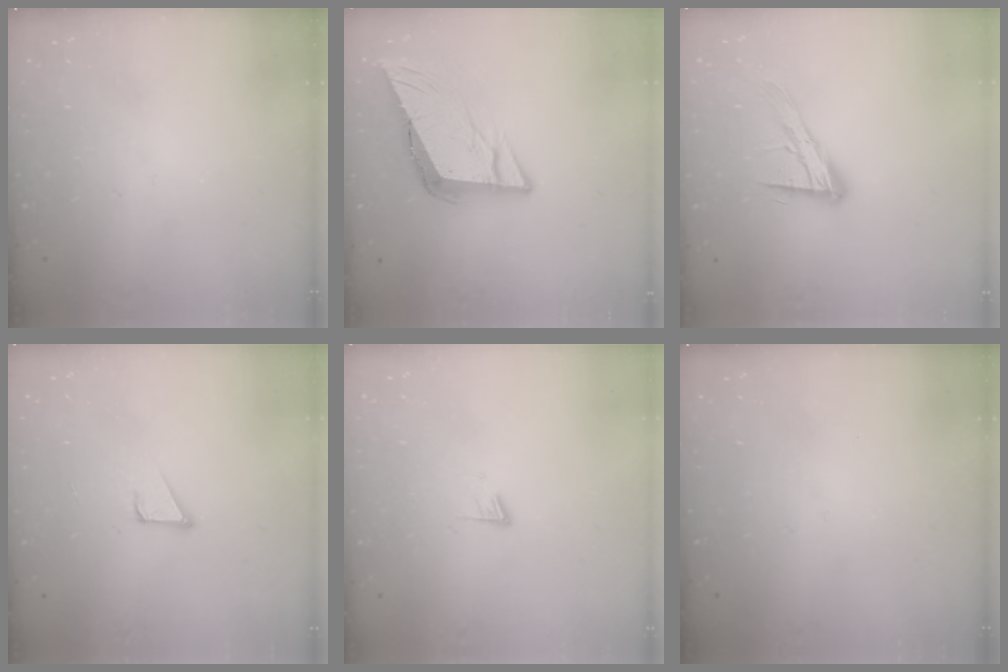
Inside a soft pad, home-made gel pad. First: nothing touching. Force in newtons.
{"total": 10.4, "press": 10.2, "slide": 1.7}
{"total": 13.4, "press": 13.3, "slide": 1.1}
{"total": 2.1, "press": 2.1, "slide": 0.0}
{"total": 5.1, "press": 5.1, "slide": 0.6}
{"total": 0.0}